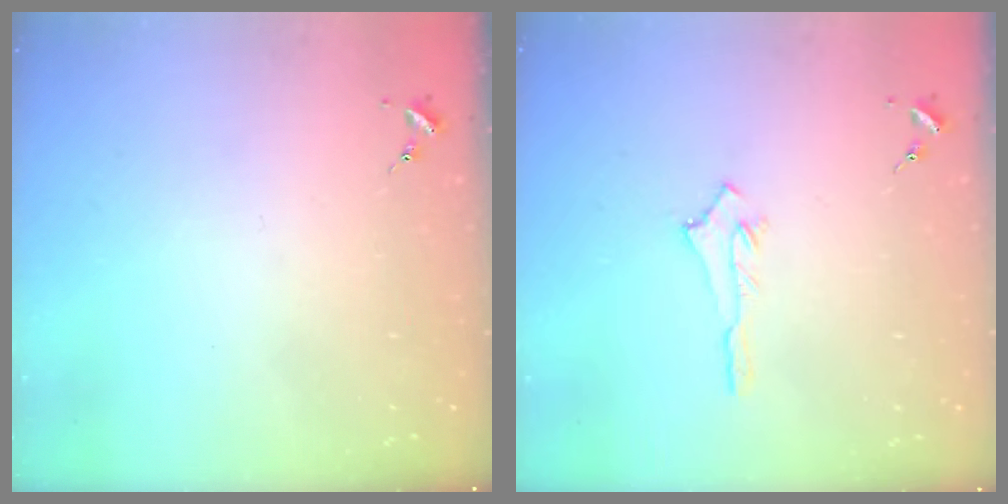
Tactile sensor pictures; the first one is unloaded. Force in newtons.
{"total": 2.5, "press": 2.5, "slide": 0.4}